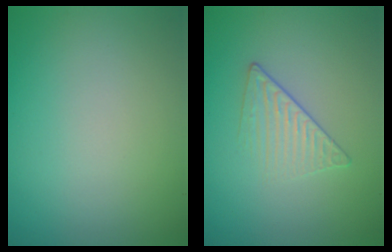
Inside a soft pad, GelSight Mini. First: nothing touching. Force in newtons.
{"total": 1.6, "press": 1.0, "slide": 1.2}